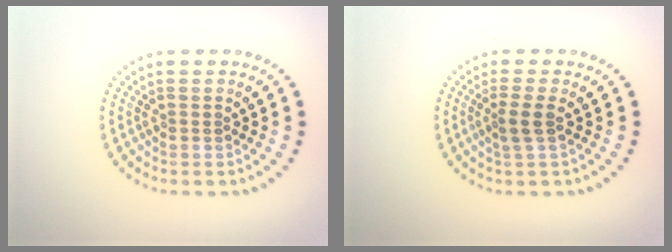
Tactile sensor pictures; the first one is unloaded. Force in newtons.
{"total": 1.7, "press": 1.3, "slide": 1.0}